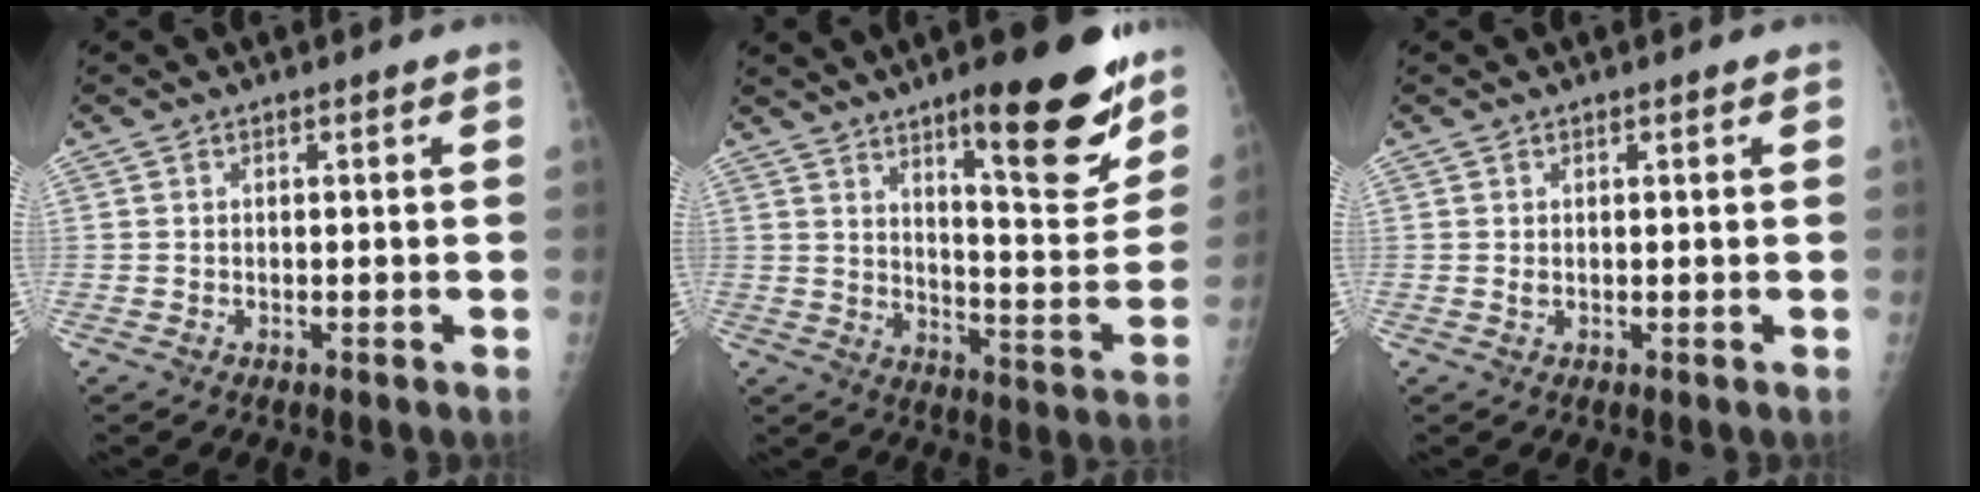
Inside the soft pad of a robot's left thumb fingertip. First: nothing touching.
{"total": 19.2, "force": [12.1, 4.5, 14.2], "torque": [-0.154, -0.084, 0.178]}
{"total": 0.9, "force": [0.4, 0.5, 0.7], "torque": [-0.011, -0.001, 0.010]}